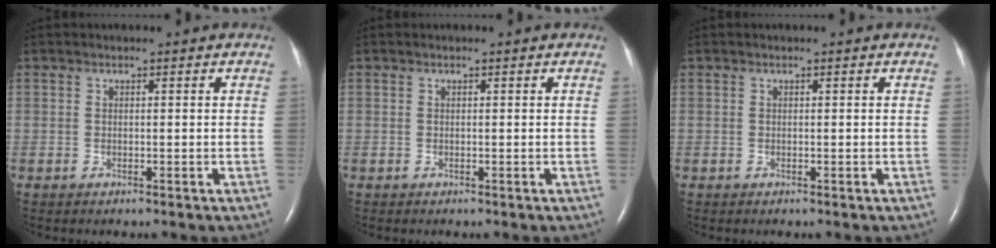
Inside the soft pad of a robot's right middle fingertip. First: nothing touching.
{"total": 0.0}
{"total": 0.0}